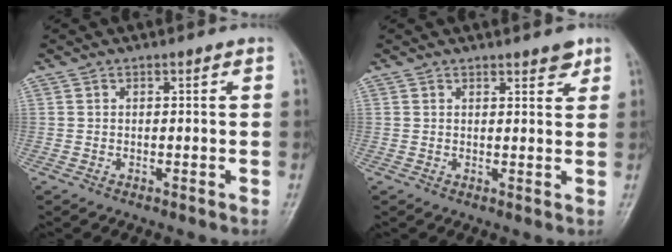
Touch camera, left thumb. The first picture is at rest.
{"total": 3.0, "force": [2.1, 1.2, 1.8], "torque": [-0.008, -0.011, 0.027]}